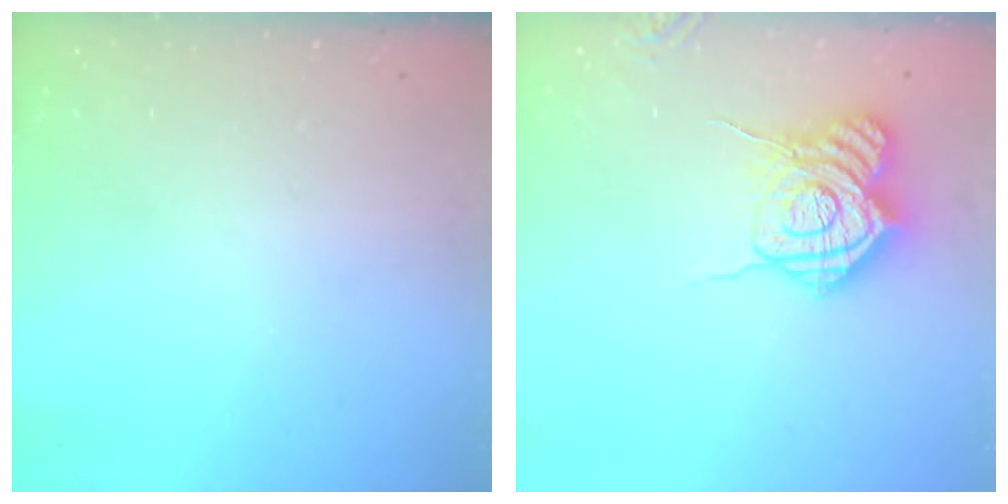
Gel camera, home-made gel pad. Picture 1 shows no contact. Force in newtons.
{"total": 15.5, "press": 15.5, "slide": 1.1}